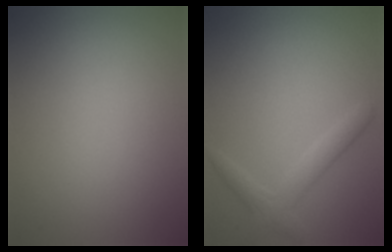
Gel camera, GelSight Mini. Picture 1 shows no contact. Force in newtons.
{"total": 2.4, "press": 2.4, "slide": 0.2}